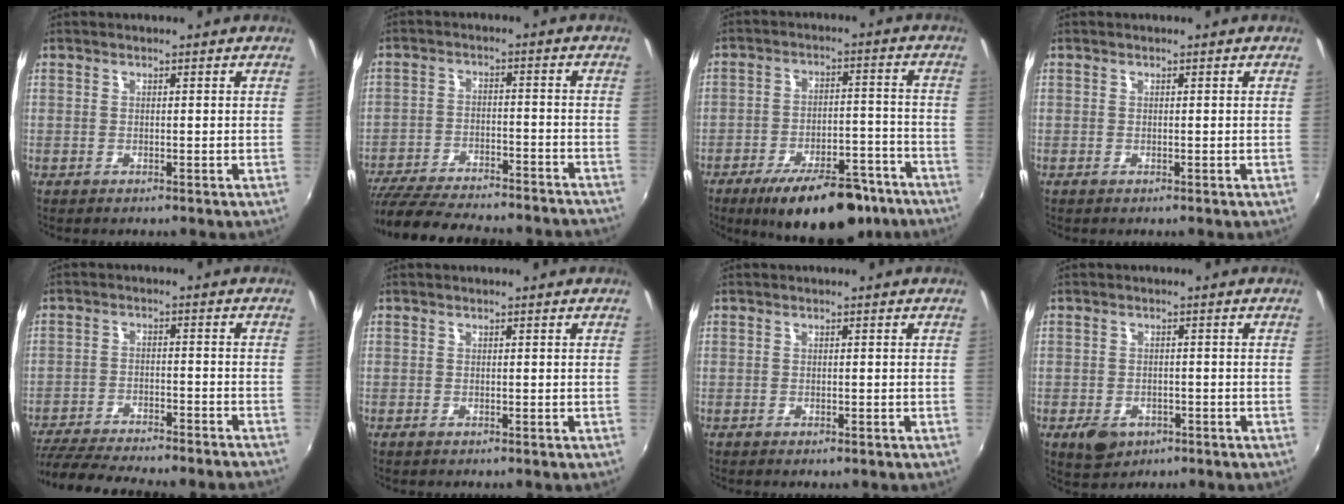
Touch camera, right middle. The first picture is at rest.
{"total": 25.5, "force": [-22.3, 5.4, 11.1], "torque": [-0.220, -0.034, -0.310]}
{"total": 16.6, "force": [-12.3, 6.4, 9.2], "torque": [-0.142, 0.005, -0.164]}
{"total": 0.0}
{"total": 18.4, "force": [-16.2, 2.5, 8.4], "torque": [-0.170, -0.029, -0.240]}
{"total": 0.0}
{"total": 0.8, "force": [-0.6, 0.4, 0.4], "torque": [-0.009, -0.002, -0.010]}
{"total": 5.2, "force": [-2.6, 3.7, 2.5], "torque": [-0.057, -0.007, -0.035]}